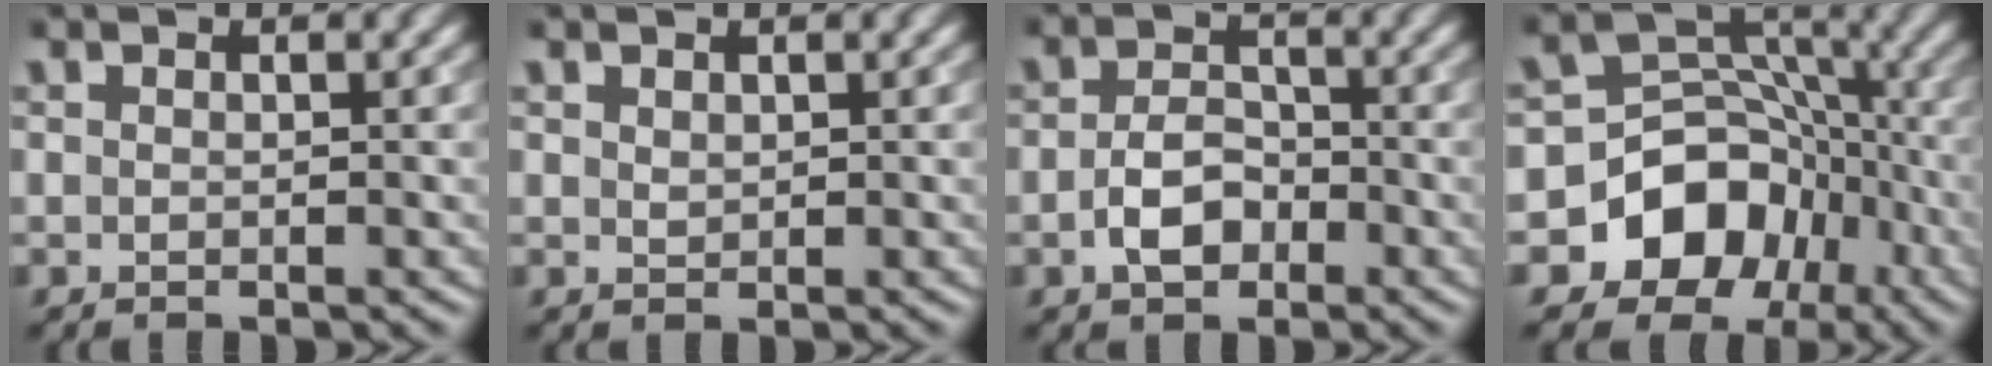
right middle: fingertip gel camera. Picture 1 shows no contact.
{"total": 0.7, "force": [0.5, 0.5, 0.2], "torque": [-0.005, -0.002, 0.012]}
{"total": 3.2, "force": [-1.2, 2.2, 2.0], "torque": [-0.035, 0.003, -0.024]}
{"total": 9.4, "force": [-4.6, 7.5, 3.4], "torque": [-0.042, 0.017, -0.093]}